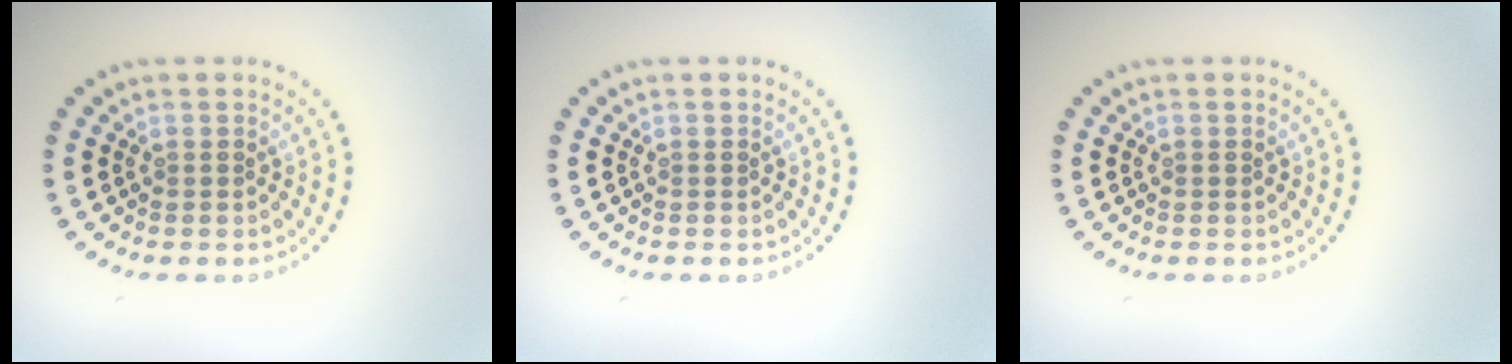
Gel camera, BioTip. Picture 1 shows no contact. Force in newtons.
{"total": 0.0}
{"total": 0.0}